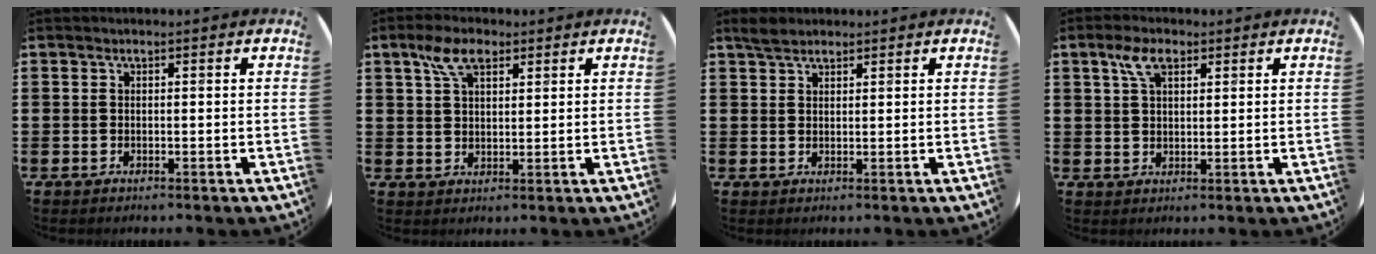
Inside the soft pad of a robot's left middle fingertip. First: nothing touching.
{"total": 5.4, "force": [3.3, 2.7, 3.3], "torque": [-0.057, 0.004, 0.056]}
{"total": 2.4, "force": [2.1, 0.9, 0.8], "torque": [-0.012, 0.004, 0.038]}
{"total": 4.3, "force": [2.6, 2.1, 2.8], "torque": [-0.054, 0.006, 0.044]}